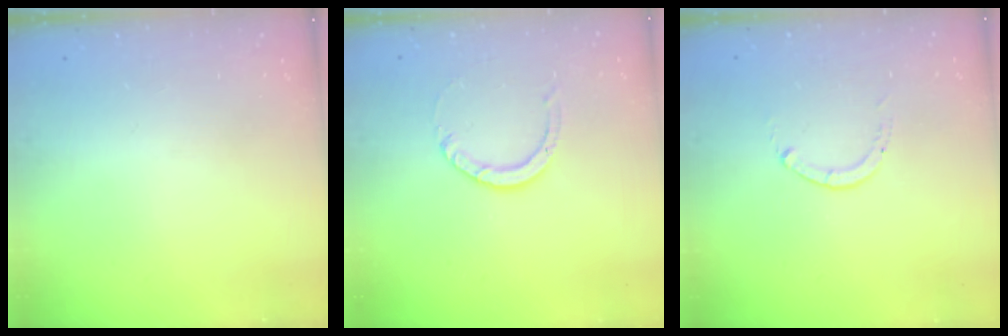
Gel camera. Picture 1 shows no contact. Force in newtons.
{"total": 3.2, "press": 3.2, "slide": 0.3}
{"total": 0.0}